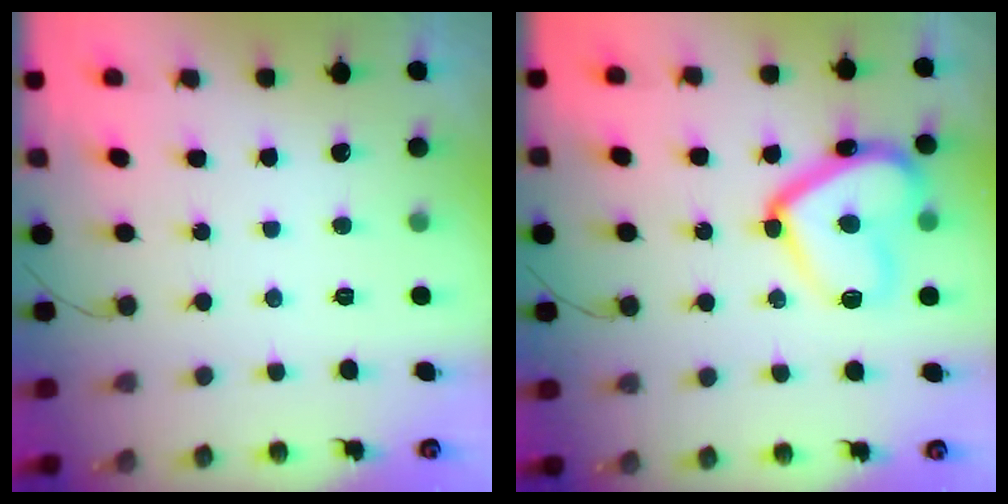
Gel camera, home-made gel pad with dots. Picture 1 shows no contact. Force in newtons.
{"total": 17.5, "press": 17.4, "slide": 1.3}